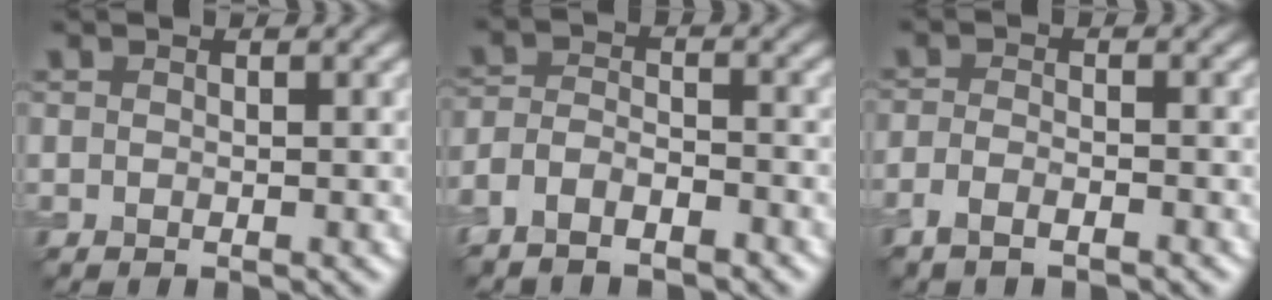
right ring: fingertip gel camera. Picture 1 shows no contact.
{"total": 3.9, "force": [-3.2, 1.5, 1.7], "torque": [-0.028, -0.003, -0.066]}
{"total": 2.0, "force": [-1.6, 0.5, 1.0], "torque": [-0.021, -0.003, -0.036]}